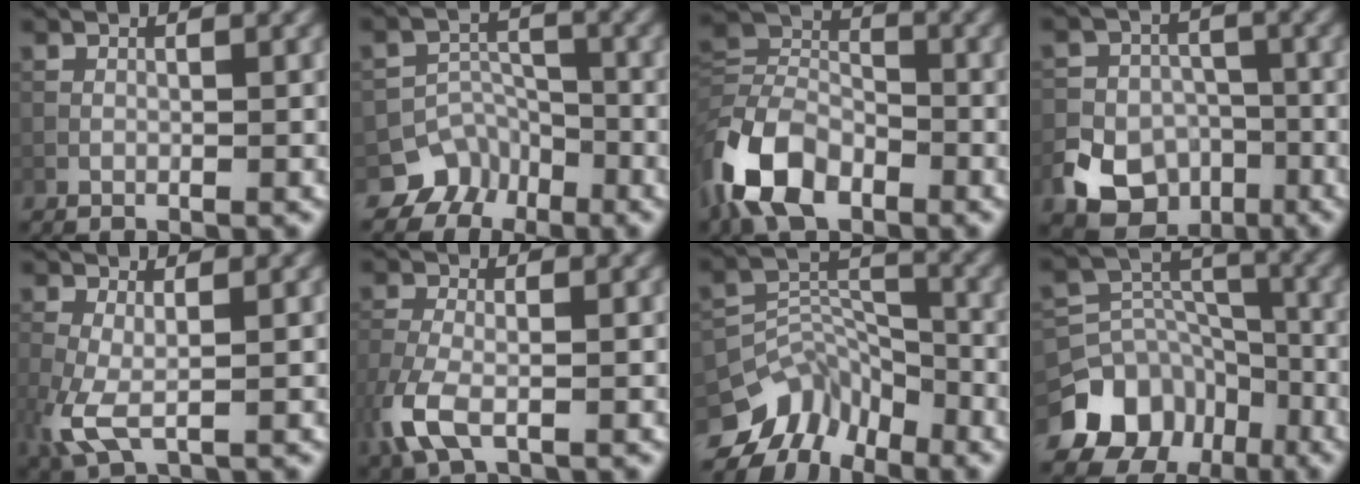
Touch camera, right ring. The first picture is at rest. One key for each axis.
{"total": 5.3, "fx": -3.9, "fy": 3.6, "fz": 0.5, "tx": 0.010, "ty": -0.004, "tz": -0.054}
{"total": 10.0, "fx": -5.1, "fy": 6.2, "fz": 5.9, "tx": -0.131, "ty": -0.010, "tz": -0.116}
{"total": 11.2, "fx": -5.6, "fy": 9.2, "fz": 3.0, "tx": -0.041, "ty": -0.033, "tz": -0.110}
{"total": 3.7, "fx": -0.7, "fy": 1.5, "fz": 3.3, "tx": -0.093, "ty": -0.007, "tz": -0.017}
{"total": 4.7, "fx": -2.0, "fy": 2.1, "fz": 3.6, "tx": -0.098, "ty": -0.009, "tz": -0.048}
{"total": 8.3, "fx": -6.3, "fy": 4.8, "fz": 2.4, "tx": -0.024, "ty": 0.014, "tz": -0.109}
{"total": 12.6, "fx": -8.1, "fy": 9.1, "fz": 3.0, "tx": -0.069, "ty": -0.004, "tz": -0.133}